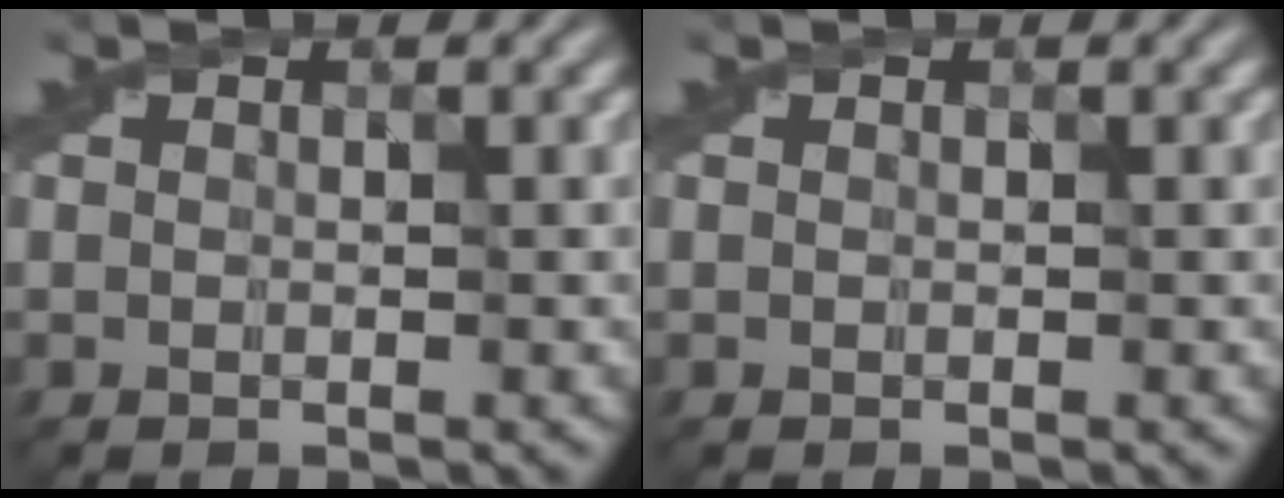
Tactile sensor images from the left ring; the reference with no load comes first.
{"total": 0.0}